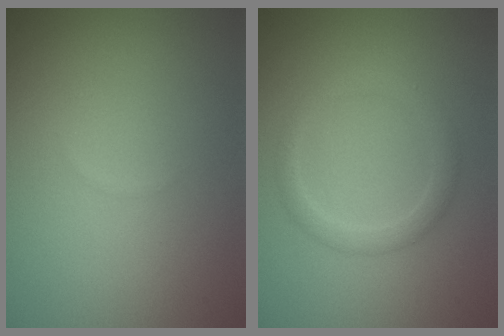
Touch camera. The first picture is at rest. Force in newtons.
{"total": 2.0, "press": 2.0, "slide": 0.1}